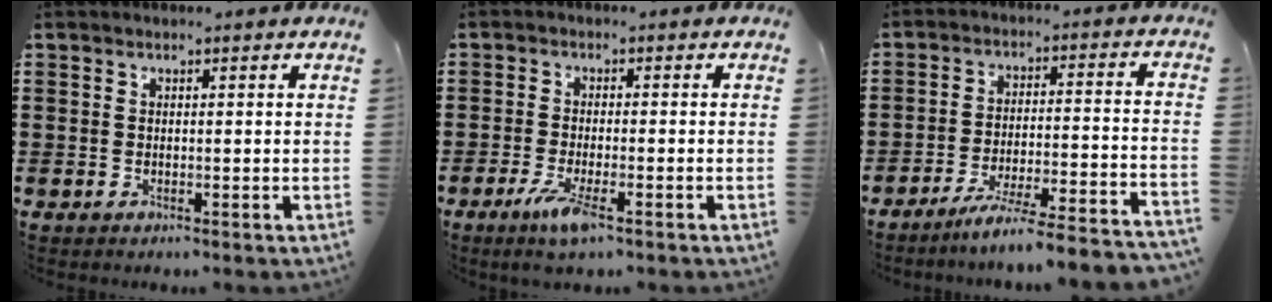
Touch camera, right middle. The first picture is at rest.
{"total": 4.4, "force": [-2.3, 0.8, 3.7], "torque": [-0.077, -0.011, -0.042]}
{"total": 6.8, "force": [-6.0, -1.0, 2.9], "torque": [-0.047, -0.016, -0.118]}